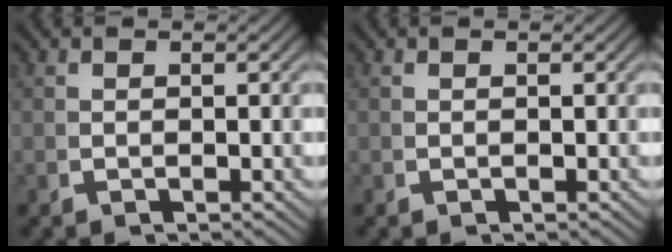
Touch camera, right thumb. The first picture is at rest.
{"total": 0.0}